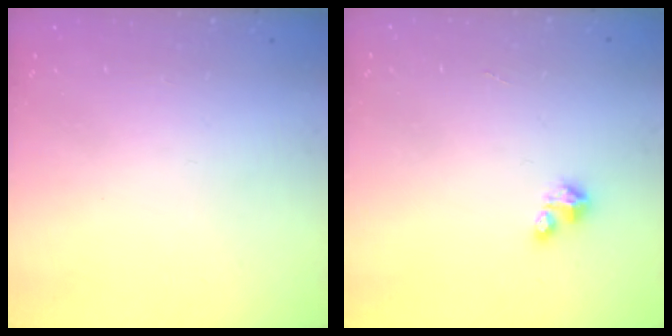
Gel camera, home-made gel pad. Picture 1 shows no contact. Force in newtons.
{"total": 2.0, "press": 2.0, "slide": 0.3}